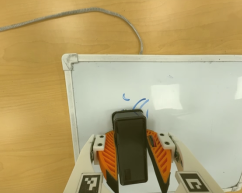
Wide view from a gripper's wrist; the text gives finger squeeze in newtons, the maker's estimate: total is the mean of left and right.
{"total": 16.1, "left": 18.0, "right": 14.1}